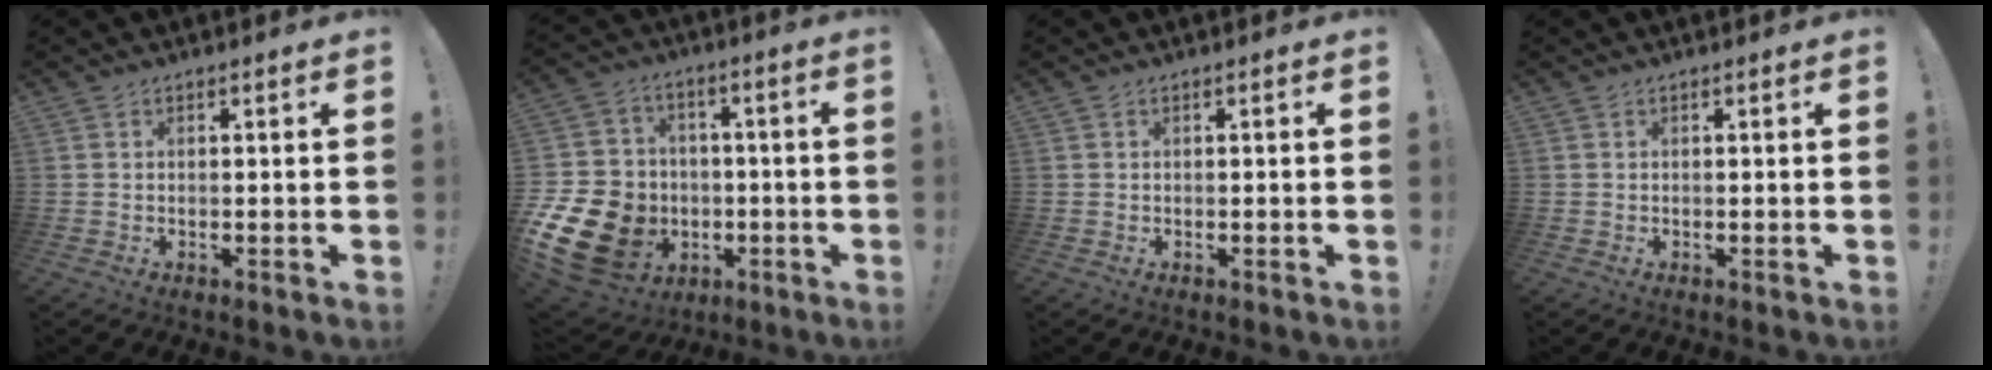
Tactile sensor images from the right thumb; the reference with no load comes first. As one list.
[{"total": 18.6, "force": [-5.0, 15.6, 8.8], "torque": [-0.180, 0.035, -0.051]}, {"total": 0.0}, {"total": 0.0}]